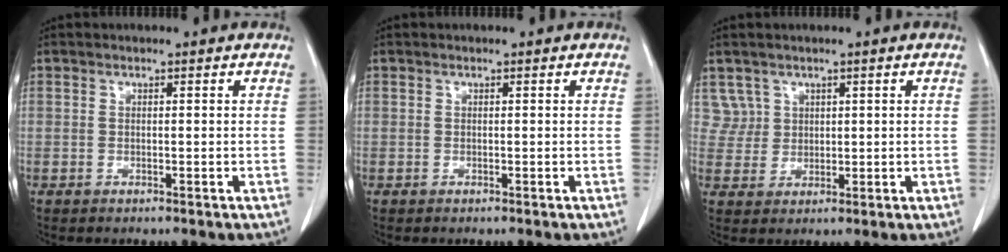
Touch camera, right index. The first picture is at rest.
{"total": 0.0}
{"total": 3.6, "force": [2.0, 3.0, -0.5], "torque": [0.025, 0.008, 0.039]}